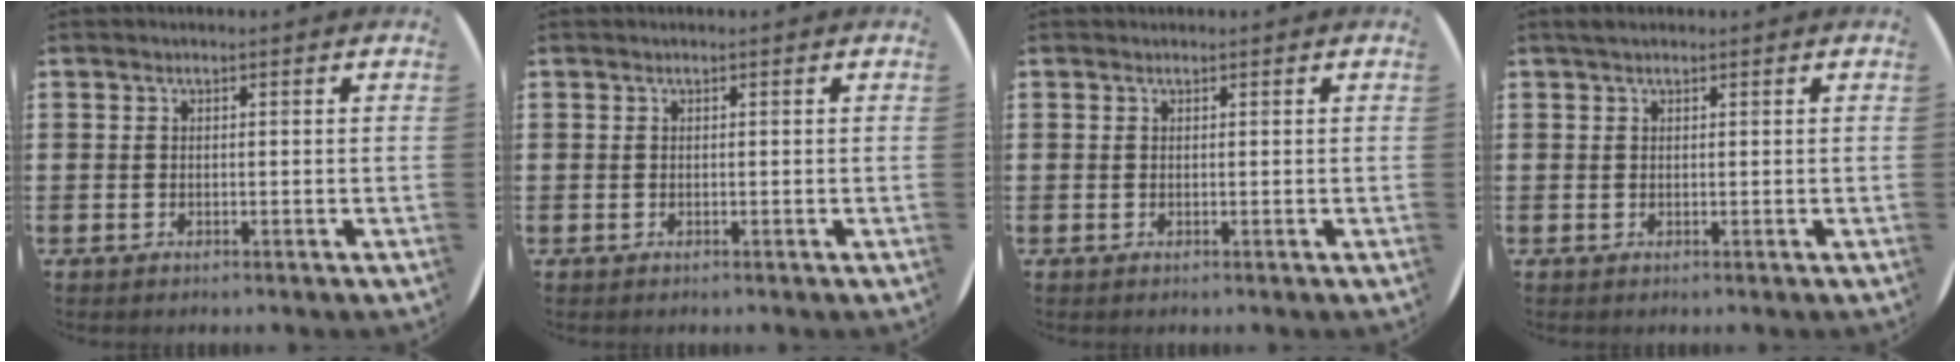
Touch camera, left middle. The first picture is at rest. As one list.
[{"total": 0.0}, {"total": 0.0}, {"total": 0.8, "force": [0.7, 0.3, 0.3], "torque": [-0.006, 0.005, 0.012]}]